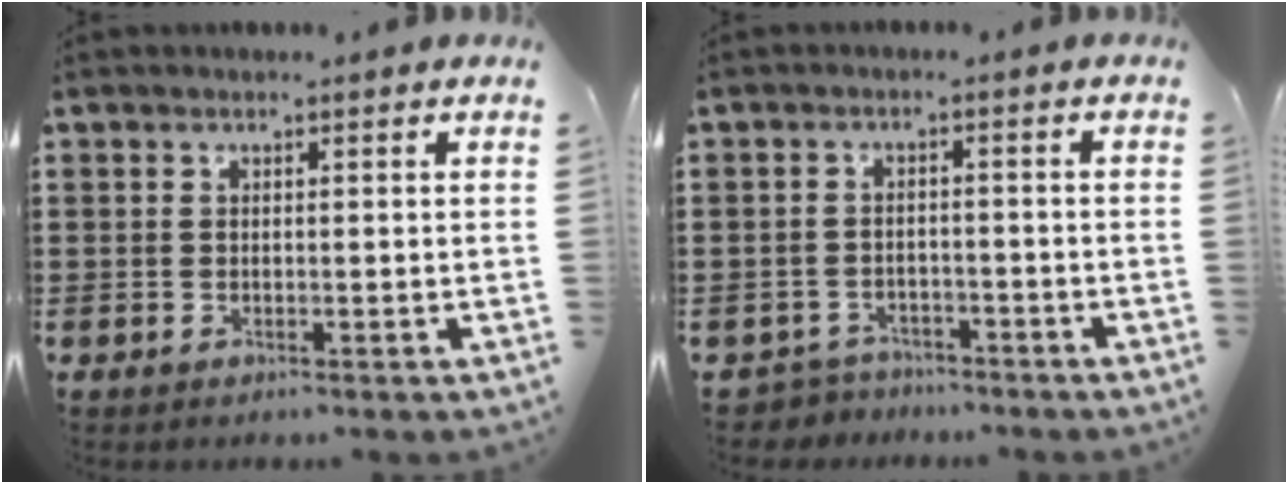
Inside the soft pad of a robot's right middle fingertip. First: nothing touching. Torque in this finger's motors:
{"motor_torque": [2.14, 0.00, -0.14, -0.05]}